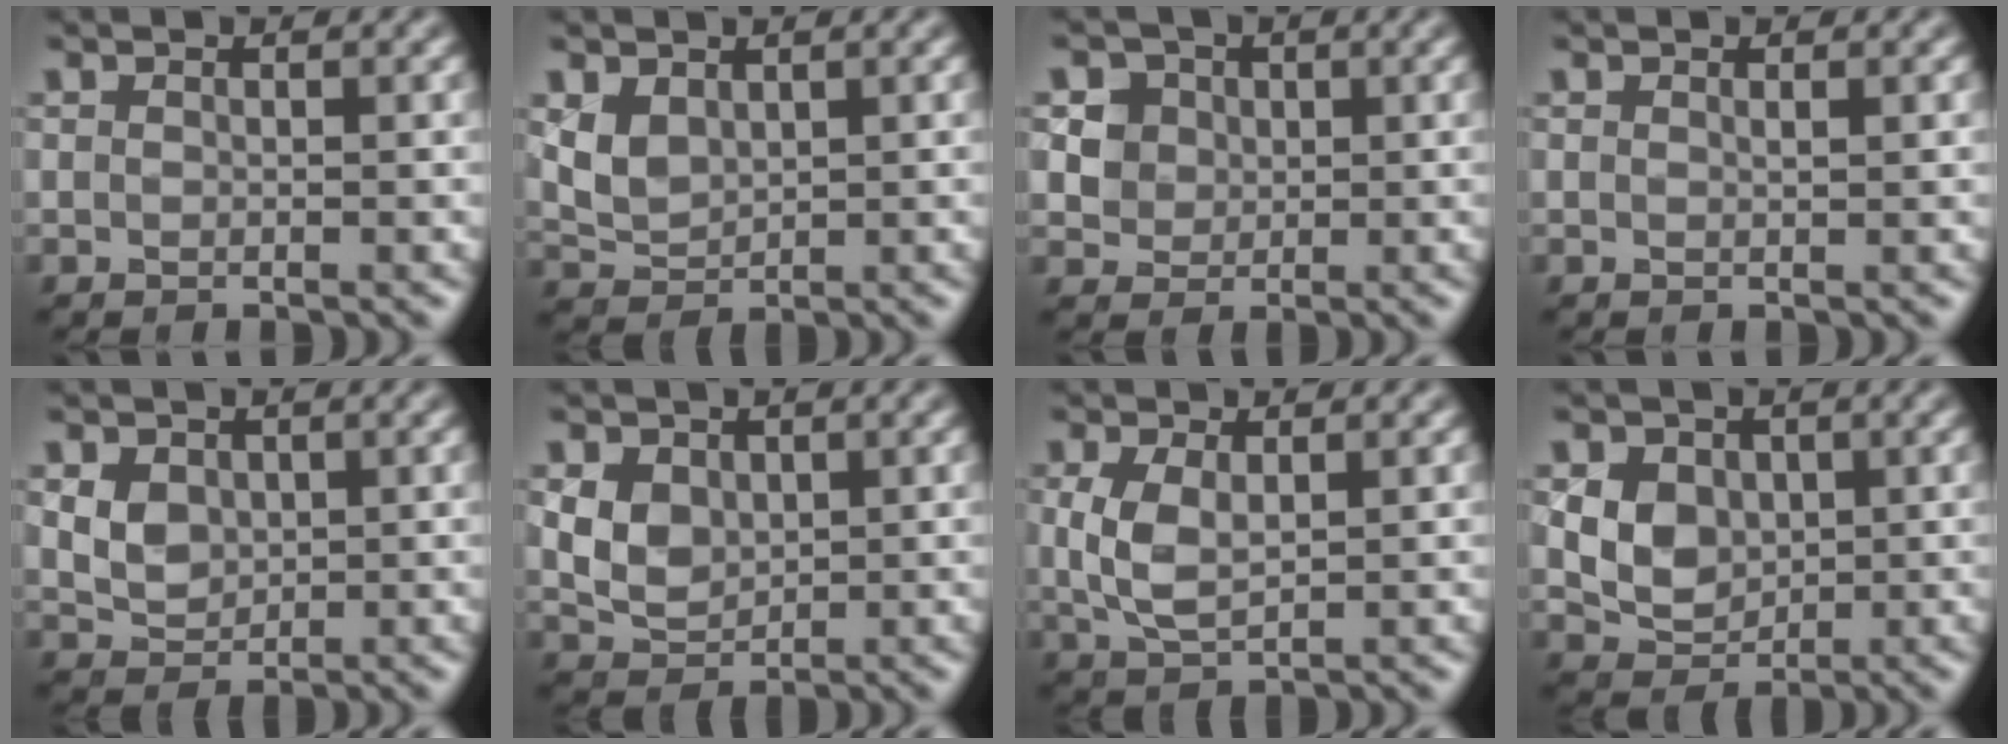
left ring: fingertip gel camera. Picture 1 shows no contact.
{"total": 2.6, "force": [1.2, 1.8, 1.5], "torque": [-0.035, -0.004, 0.030]}
{"total": 5.8, "force": [2.6, 4.6, 2.3], "torque": [-0.045, 0.011, 0.038]}
{"total": 0.5, "force": [0.3, 0.1, 0.4], "torque": [-0.002, 0.000, 0.004]}
{"total": 3.7, "force": [1.2, 2.9, 2.0], "torque": [-0.047, 0.010, 0.023]}
{"total": 3.7, "force": [0.9, 2.9, 2.1], "torque": [-0.050, -0.001, 0.018]}
{"total": 3.5, "force": [0.5, 1.9, 2.9], "torque": [-0.070, 0.000, 0.015]}
{"total": 4.9, "force": [1.2, 4.0, 2.5], "torque": [-0.054, 0.006, 0.022]}